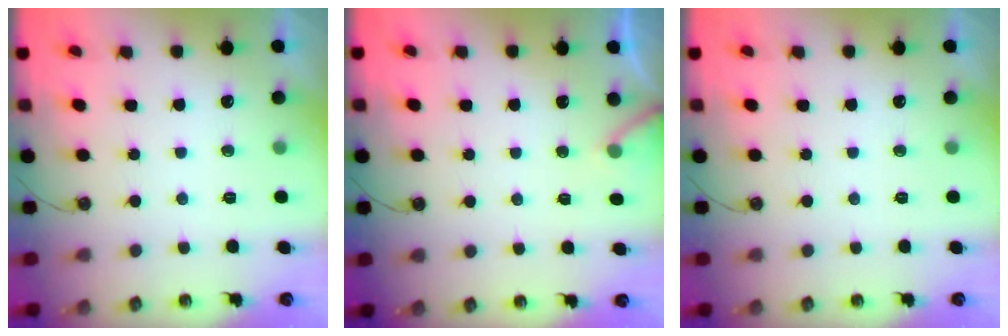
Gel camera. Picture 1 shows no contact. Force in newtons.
{"total": 5.9, "press": 5.9, "slide": 0.3}
{"total": 0.0}